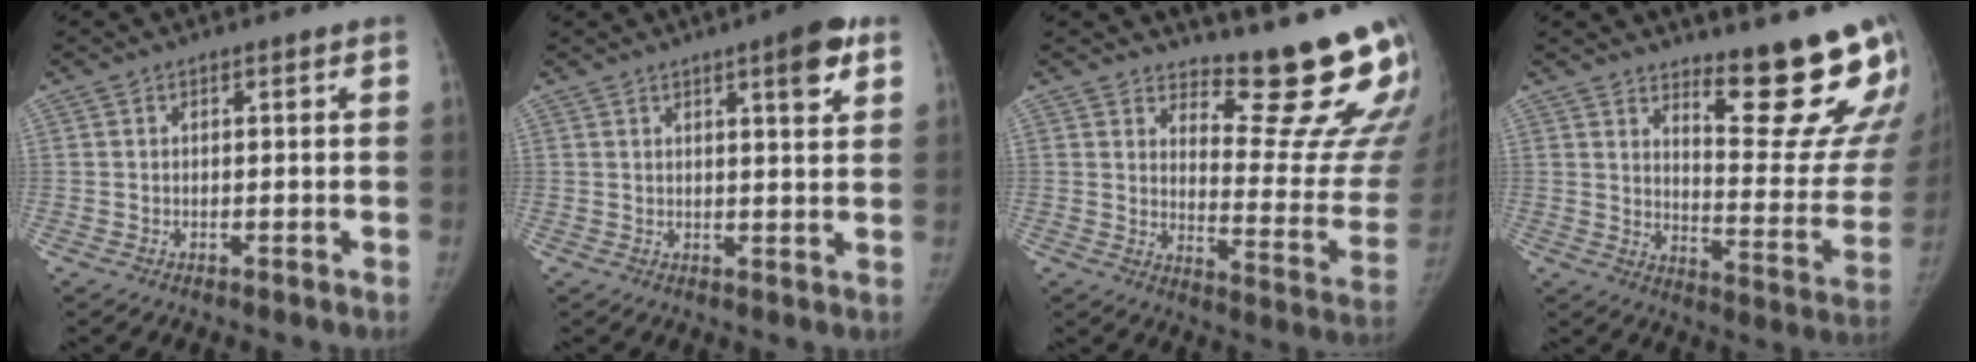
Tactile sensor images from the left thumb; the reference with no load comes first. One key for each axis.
{"total": 6.8, "fx": 3.5, "fy": 1.5, "fz": 5.6, "tx": -0.067, "ty": -0.014, "tz": 0.044}
{"total": 18.4, "fx": 16.1, "fy": 2.9, "fz": 8.4, "tx": -0.071, "ty": -0.191, "tz": 0.203}
{"total": 18.2, "fx": 13.9, "fy": 3.9, "fz": 11.1, "tx": -0.108, "ty": -0.141, "tz": 0.190}